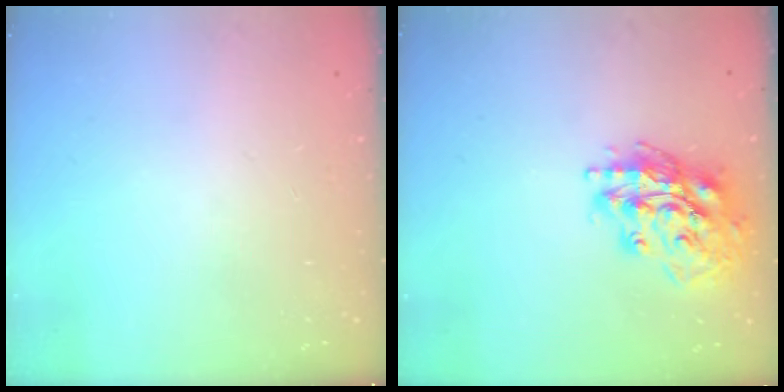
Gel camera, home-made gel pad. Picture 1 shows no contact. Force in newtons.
{"total": 17.4, "press": 17.1, "slide": 2.7}